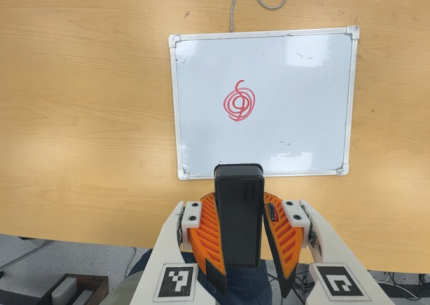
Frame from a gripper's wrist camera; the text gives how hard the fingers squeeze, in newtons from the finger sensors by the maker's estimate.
{"total": 11.7, "left": 9.3, "right": 14.2}